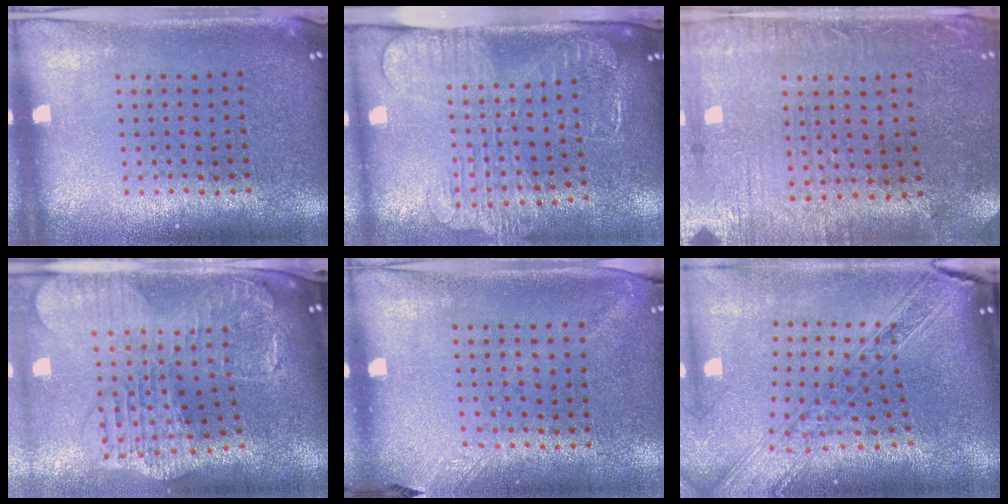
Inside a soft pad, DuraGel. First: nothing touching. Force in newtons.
{"total": 2.6, "press": 2.1, "slide": 1.6}
{"total": 0.6, "press": 0.4, "slide": 0.5}
{"total": 2.8, "press": 2.4, "slide": 1.4}
{"total": 1.2, "press": 0.9, "slide": 0.7}
{"total": 2.4, "press": 2.0, "slide": 1.3}